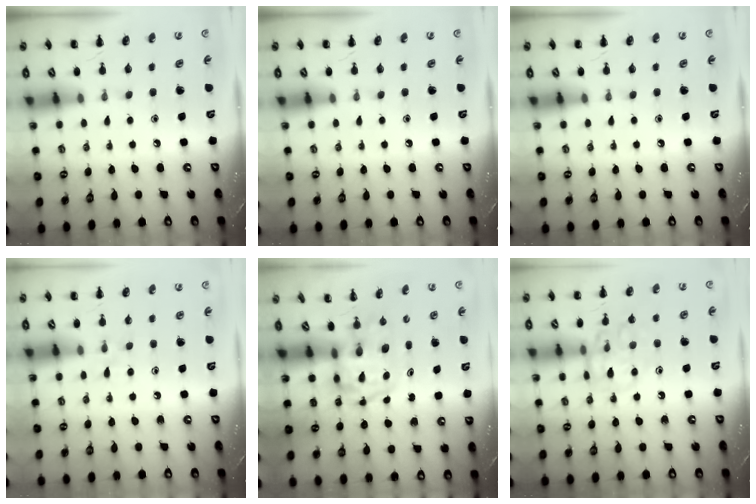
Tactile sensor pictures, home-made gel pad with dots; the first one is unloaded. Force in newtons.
{"total": 0.0}
{"total": 0.0}
{"total": 4.1, "press": 3.9, "slide": 1.4}
{"total": 3.8, "press": 3.7, "slide": 0.6}
{"total": 12.0, "press": 12.0, "slide": 0.8}